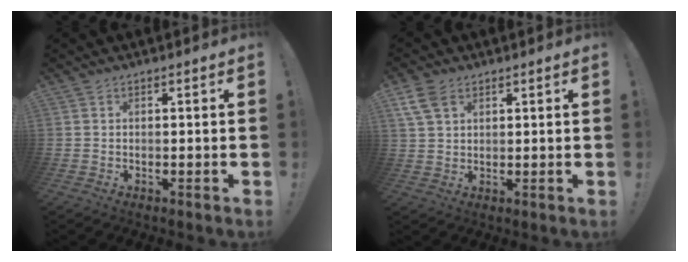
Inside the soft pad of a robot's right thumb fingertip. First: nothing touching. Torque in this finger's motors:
{"motor_torque": [-0.16, -0.15, 0.03, 0.03, 0.04]}